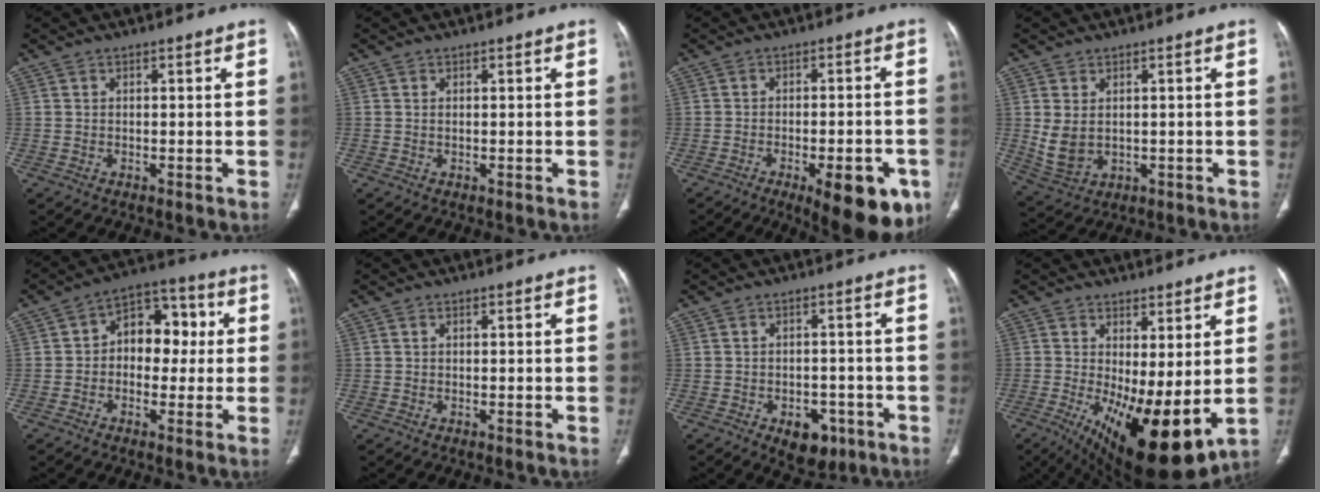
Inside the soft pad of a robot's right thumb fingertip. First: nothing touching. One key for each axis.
{"total": 0.0}
{"total": 14.1, "fx": -6.7, "fy": 5.1, "fz": 11.4, "tx": -0.103, "ty": 0.017, "tz": -0.078}
{"total": 6.1, "fx": 0.6, "fy": 4.4, "fz": 4.2, "tx": -0.083, "ty": -0.008, "tz": 0.031}
{"total": 11.0, "fx": 0.7, "fy": 7.7, "fz": 7.8, "tx": -0.069, "ty": 0.033, "tz": 0.000}
{"total": 0.0}
{"total": 7.2, "fx": -3.5, "fy": 4.5, "fz": 4.3, "tx": -0.033, "ty": 0.016, "tz": -0.040}
{"total": 15.7, "fx": -1.2, "fy": 5.6, "fz": 14.6, "tx": -0.245, "ty": -0.031, "tz": 0.003}